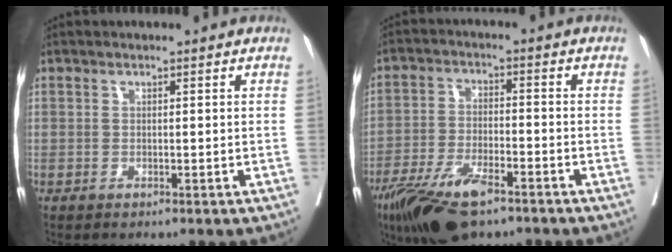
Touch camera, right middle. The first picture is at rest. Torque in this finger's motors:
{"motor_torque": [1.14, -1.00, 0.55, 0.17]}